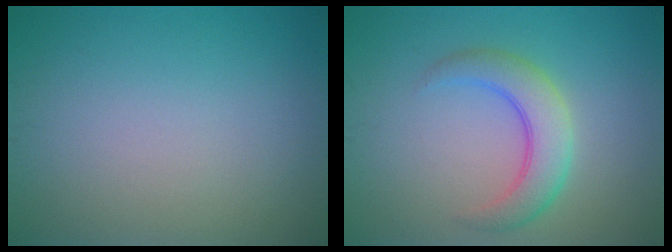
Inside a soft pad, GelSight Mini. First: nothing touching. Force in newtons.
{"total": 4.2, "press": 4.2, "slide": 0.1}